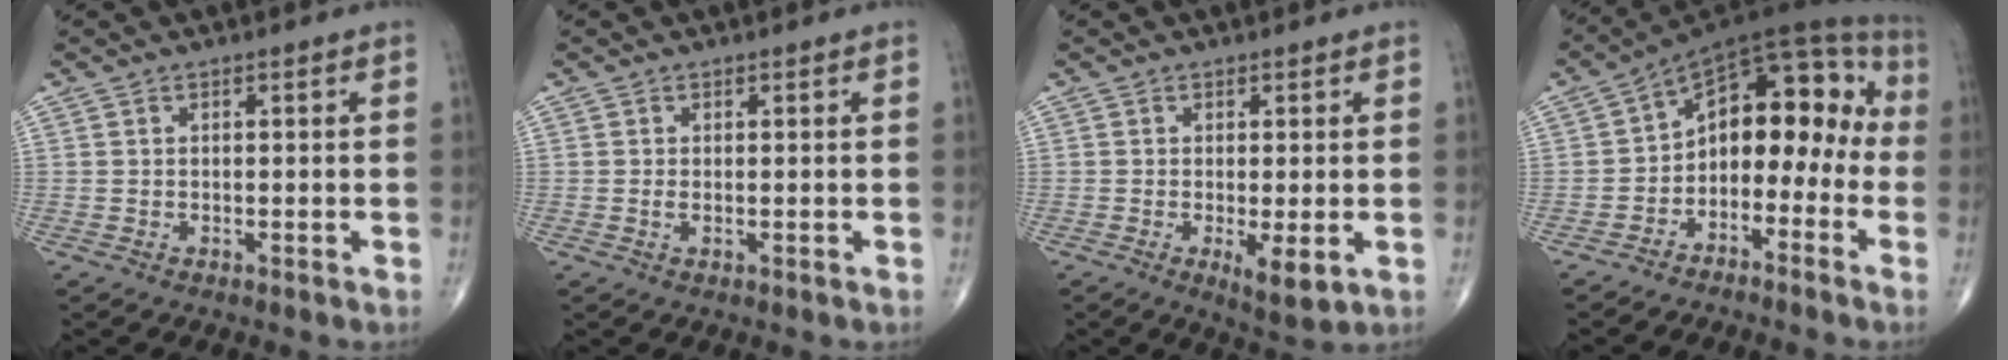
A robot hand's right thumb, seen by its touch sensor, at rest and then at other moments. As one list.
[{"total": 0.7, "force": [0.0, 0.4, 0.7], "torque": [-0.017, -0.002, 0.000]}, {"total": 5.0, "force": [-1.2, 1.6, 4.6], "torque": [-0.075, -0.016, -0.016]}, {"total": 14.5, "force": [-3.2, 9.4, 10.6], "torque": [-0.102, 0.091, -0.059]}]